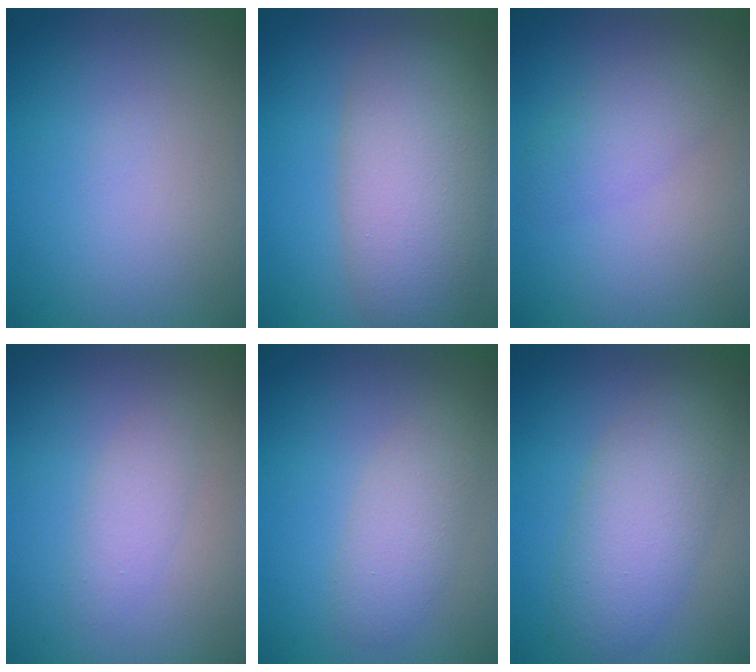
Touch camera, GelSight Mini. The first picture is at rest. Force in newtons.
{"total": 8.3, "press": 8.3, "slide": 0.2}
{"total": 2.5, "press": 2.5, "slide": 0.1}
{"total": 1.9, "press": 1.9, "slide": 0.1}
{"total": 2.8, "press": 2.7, "slide": 0.3}
{"total": 5.5, "press": 5.5, "slide": 0.2}